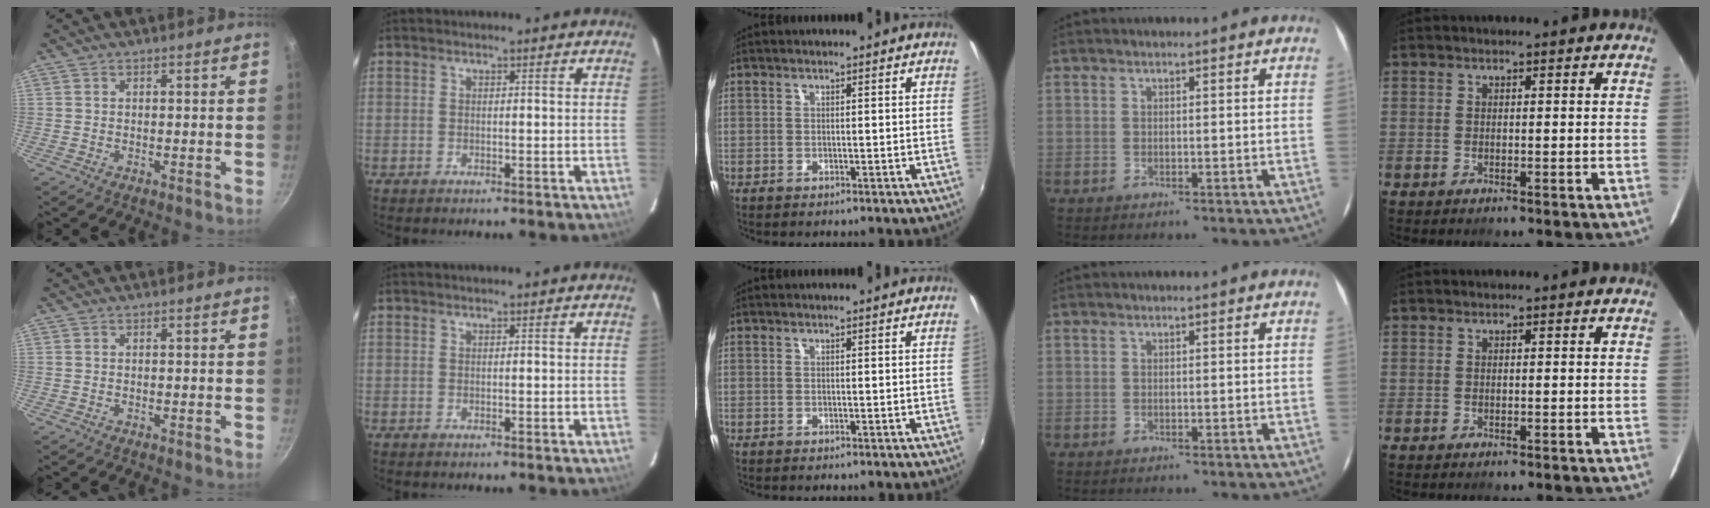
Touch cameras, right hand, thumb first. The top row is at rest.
{}